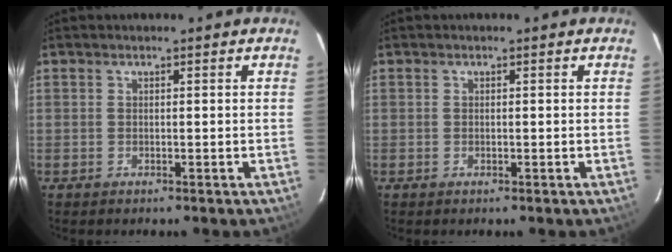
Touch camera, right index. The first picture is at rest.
{"total": 0.0}